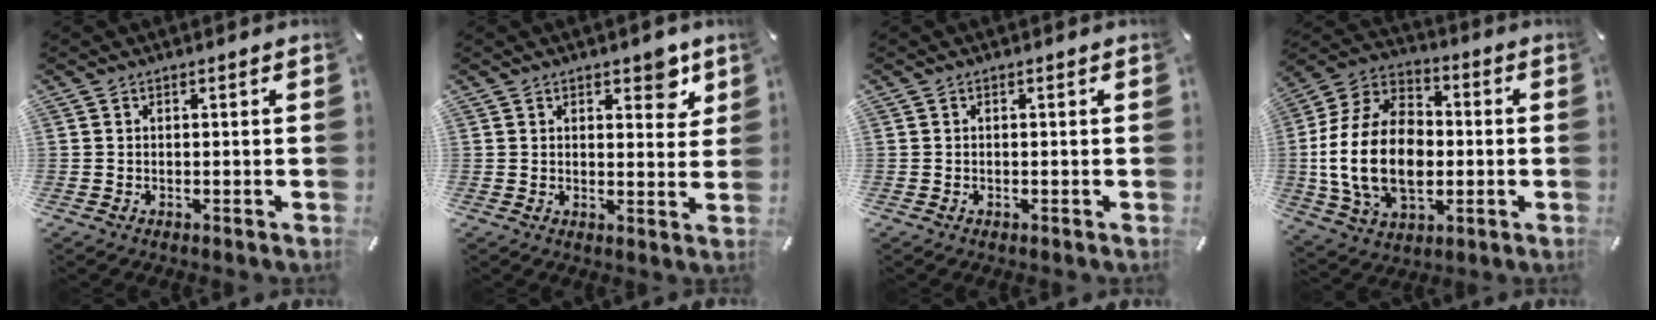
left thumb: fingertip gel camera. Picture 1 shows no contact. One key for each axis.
{"total": 5.7, "fx": 3.8, "fy": 3.1, "fz": 3.0, "tx": -0.015, "ty": -0.024, "tz": 0.057}
{"total": 0.0}
{"total": 20.2, "fx": -2.4, "fy": 14.6, "fz": 13.7, "tx": -0.304, "ty": 0.013, "tz": -0.042}